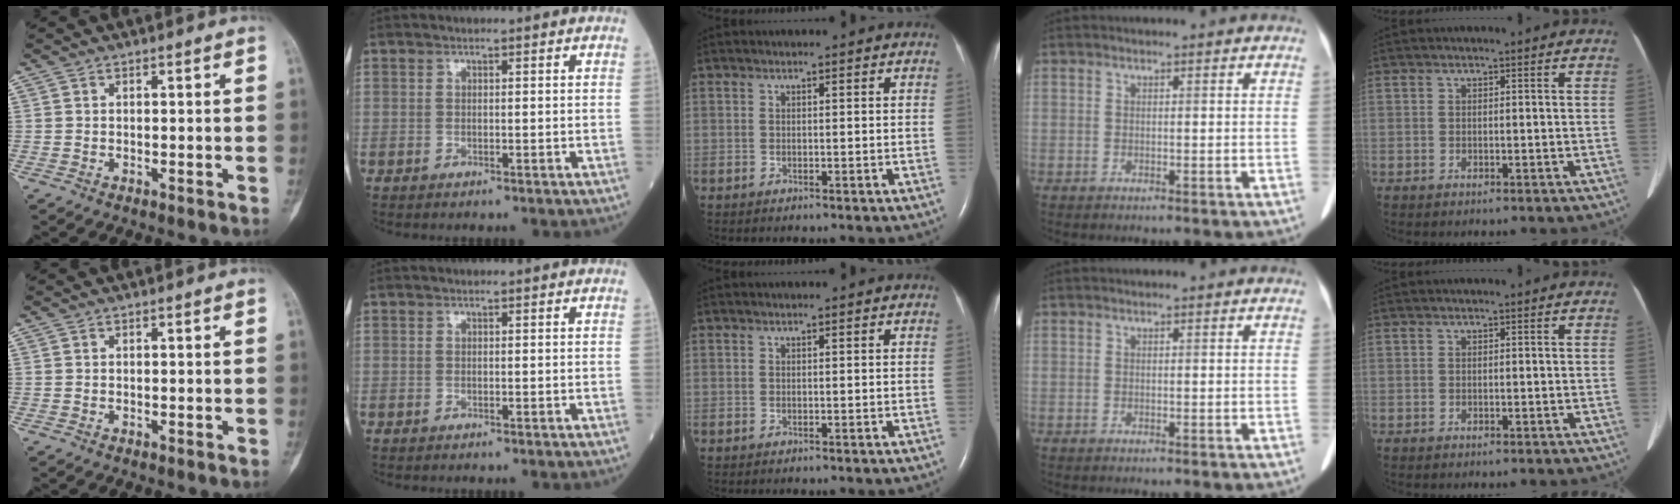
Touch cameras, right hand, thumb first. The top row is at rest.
{}